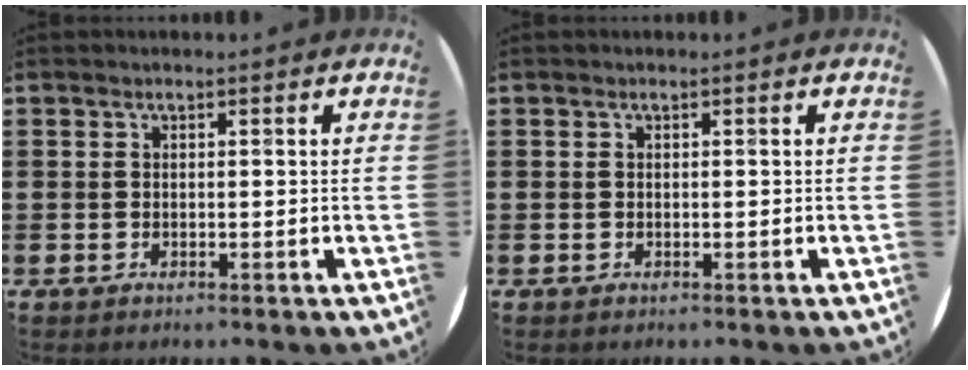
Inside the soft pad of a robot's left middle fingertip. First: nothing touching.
{"total": 0.0}